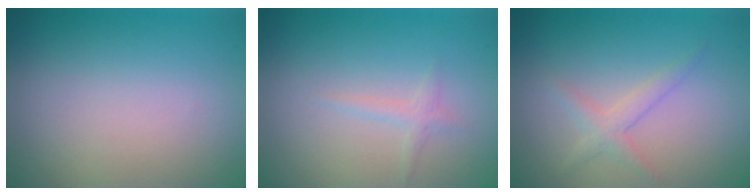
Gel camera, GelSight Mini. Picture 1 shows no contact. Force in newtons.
{"total": 1.0, "press": 1.0, "slide": 0.1}
{"total": 1.6, "press": 1.6, "slide": 0.1}